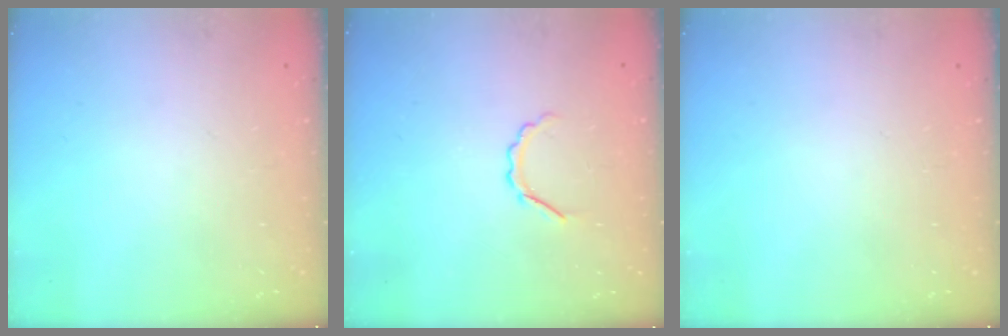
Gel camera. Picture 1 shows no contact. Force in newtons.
{"total": 4.3, "press": 4.0, "slide": 1.4}
{"total": 0.0}